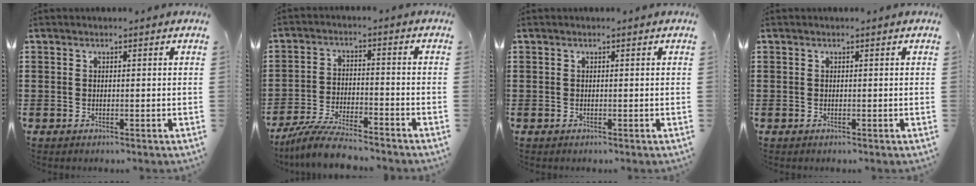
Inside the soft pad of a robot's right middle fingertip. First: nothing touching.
{"total": 6.8, "force": [-6.1, 0.5, 2.9], "torque": [-0.064, -0.006, -0.117]}
{"total": 0.0}
{"total": 0.0}